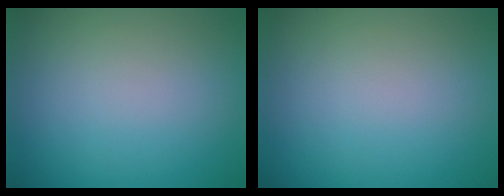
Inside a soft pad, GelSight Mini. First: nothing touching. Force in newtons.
{"total": 0.0}